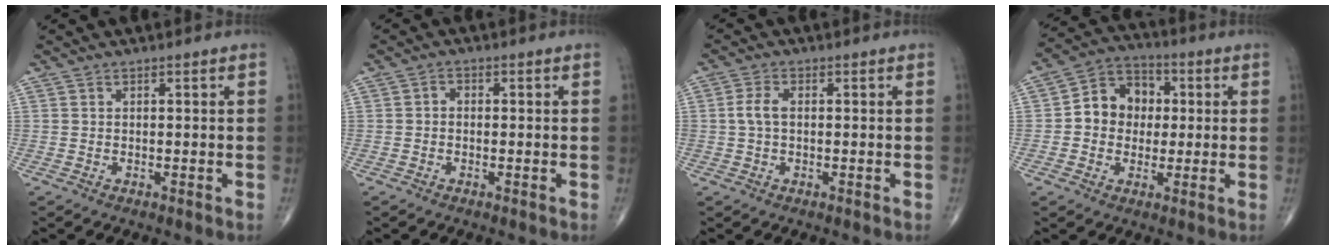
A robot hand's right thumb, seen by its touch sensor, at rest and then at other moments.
{"total": 1.4, "force": [-0.2, 1.1, 0.8], "torque": [-0.007, 0.005, -0.008]}
{"total": 3.4, "force": [0.1, 1.9, 2.8], "torque": [-0.063, 0.008, -0.002]}
{"total": 10.1, "force": [0.7, 8.6, 5.3], "torque": [-0.050, 0.024, 0.000]}